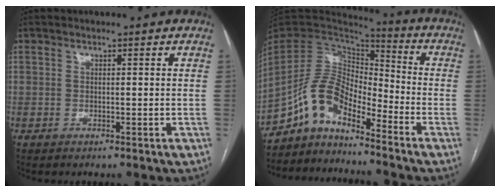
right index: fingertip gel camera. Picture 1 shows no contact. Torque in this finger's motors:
{"motor_torque": [0.61, -0.56, 0.62, 0.15]}